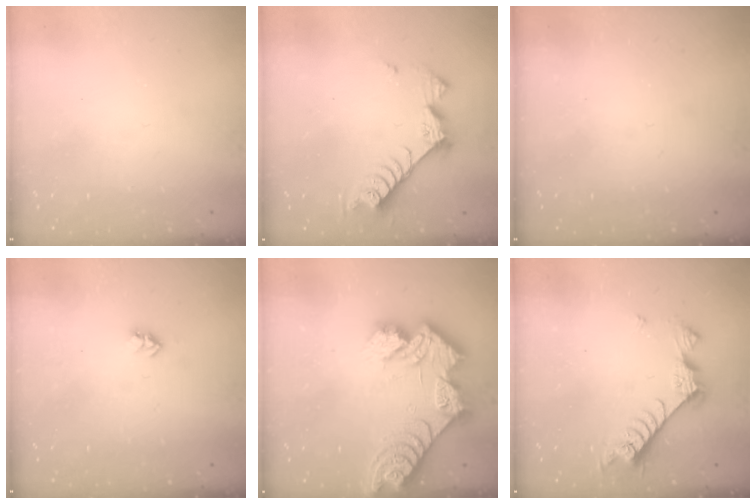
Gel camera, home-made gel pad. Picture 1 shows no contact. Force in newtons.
{"total": 8.6, "press": 8.6, "slide": 0.2}
{"total": 0.0}
{"total": 2.7, "press": 2.7, "slide": 0.4}
{"total": 17.3, "press": 17.2, "slide": 1.7}
{"total": 8.4, "press": 8.3, "slide": 0.8}